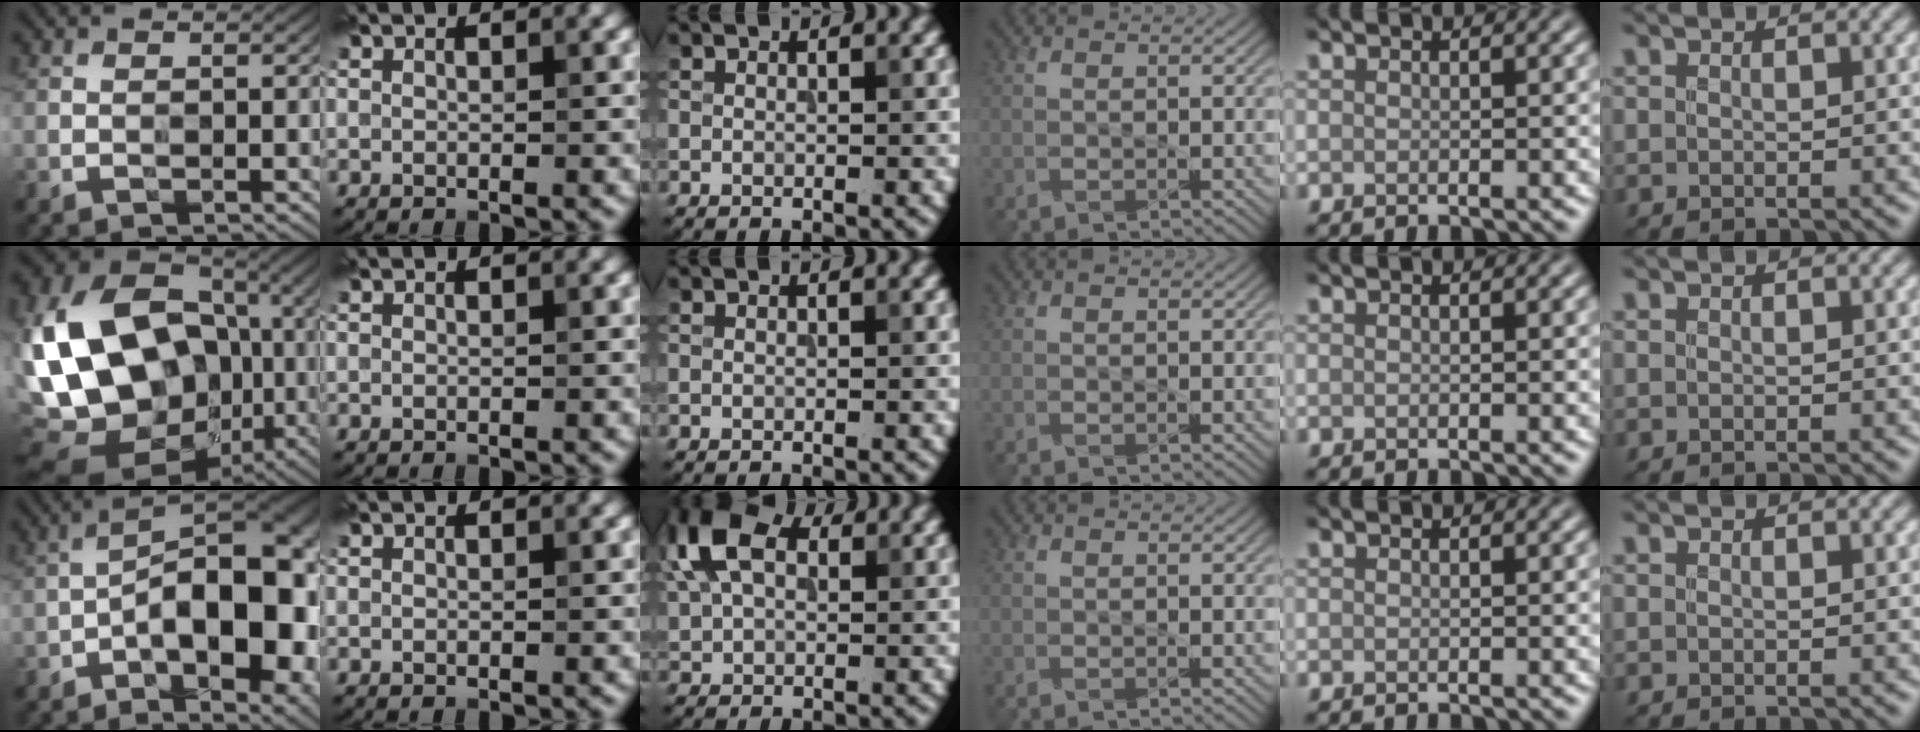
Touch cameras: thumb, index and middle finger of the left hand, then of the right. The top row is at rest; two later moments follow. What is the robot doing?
{"motion": "wipe", "object": "bowl"}